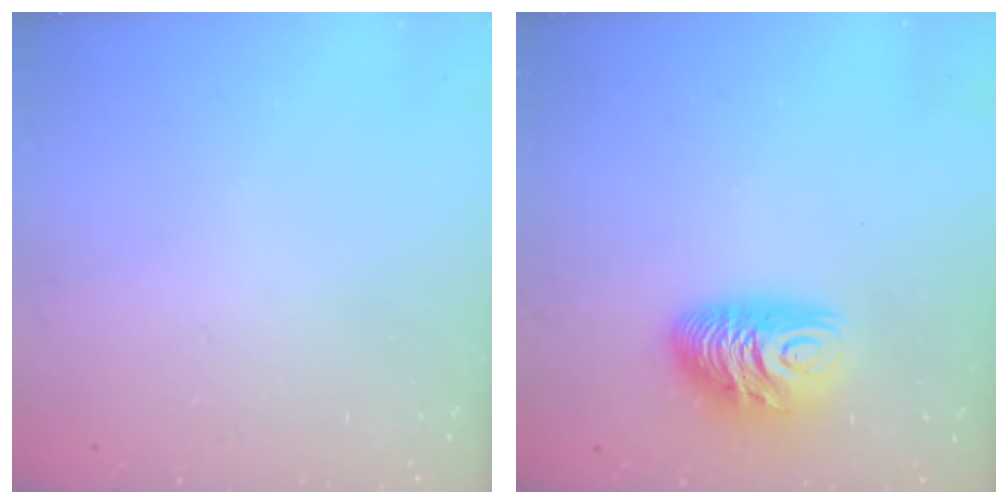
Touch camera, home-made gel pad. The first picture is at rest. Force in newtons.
{"total": 10.2, "press": 10.2, "slide": 0.9}